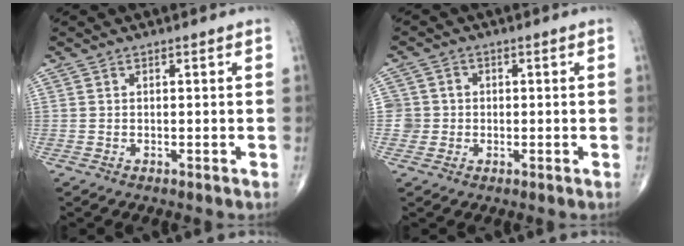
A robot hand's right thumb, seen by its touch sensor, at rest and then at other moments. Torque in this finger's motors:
{"motor_torque": [0.68, 0.46, 0.36, 0.19, -0.02]}